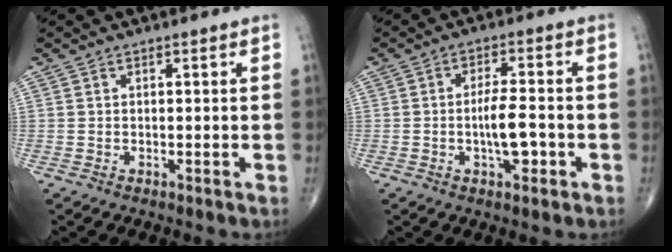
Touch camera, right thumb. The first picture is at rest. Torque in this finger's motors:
{"motor_torque": [2.70, 2.31, 0.77, -0.17, 0.21]}